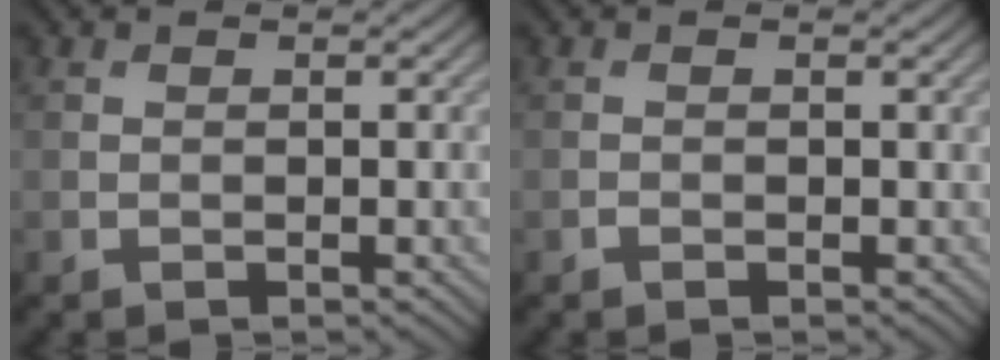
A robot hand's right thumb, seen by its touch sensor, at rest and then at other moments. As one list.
[{"total": 0.5, "force": [-0.3, 0.4, 0.1], "torque": [-0.002, -0.003, -0.006]}]